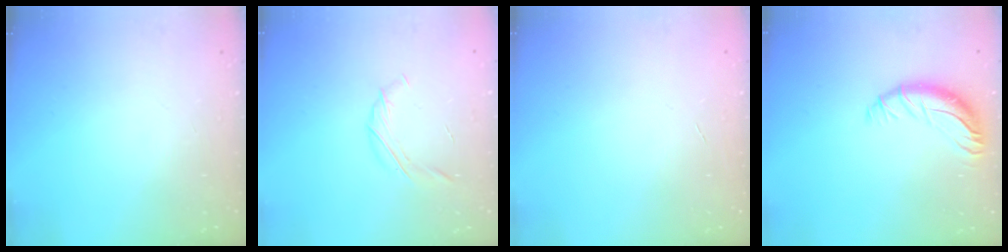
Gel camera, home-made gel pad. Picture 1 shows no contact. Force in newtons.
{"total": 7.5, "press": 7.2, "slide": 2.1}
{"total": 0.0}
{"total": 11.2, "press": 10.9, "slide": 2.5}